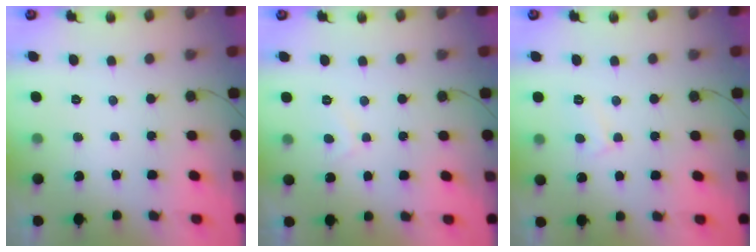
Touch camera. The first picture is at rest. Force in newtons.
{"total": 2.2, "press": 2.1, "slide": 0.5}
{"total": 4.3, "press": 4.3, "slide": 0.4}